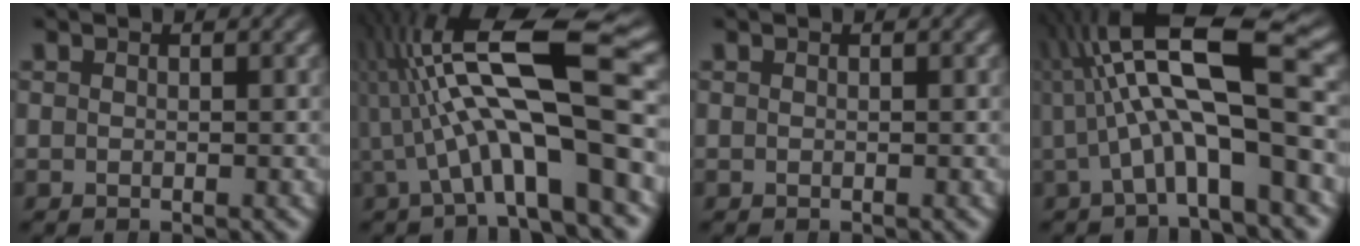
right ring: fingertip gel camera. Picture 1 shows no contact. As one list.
[{"total": 10.5, "force": [1.7, 3.4, 9.8], "torque": [-0.176, 0.003, 0.035]}, {"total": 0.0}, {"total": 9.7, "force": [2.5, 3.4, 8.7], "torque": [-0.151, 0.010, 0.042]}]